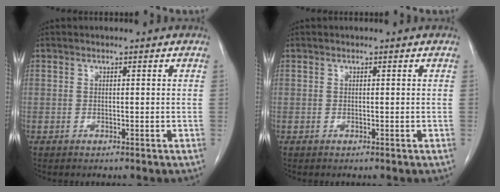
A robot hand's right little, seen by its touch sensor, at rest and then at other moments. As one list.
[{"total": 0.0}]